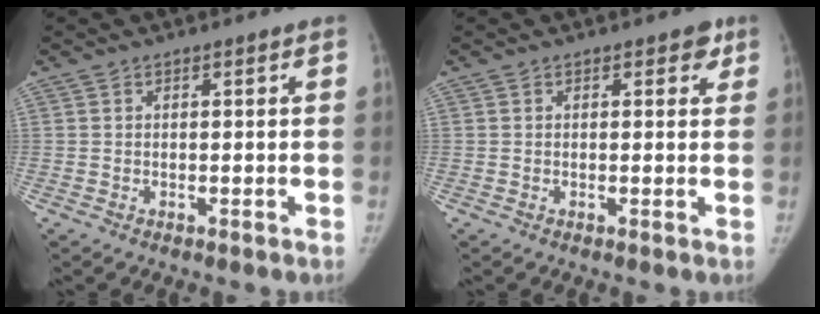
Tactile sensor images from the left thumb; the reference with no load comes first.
{"total": 2.2, "force": [1.2, 1.4, 1.1], "torque": [0.010, -0.001, 0.009]}